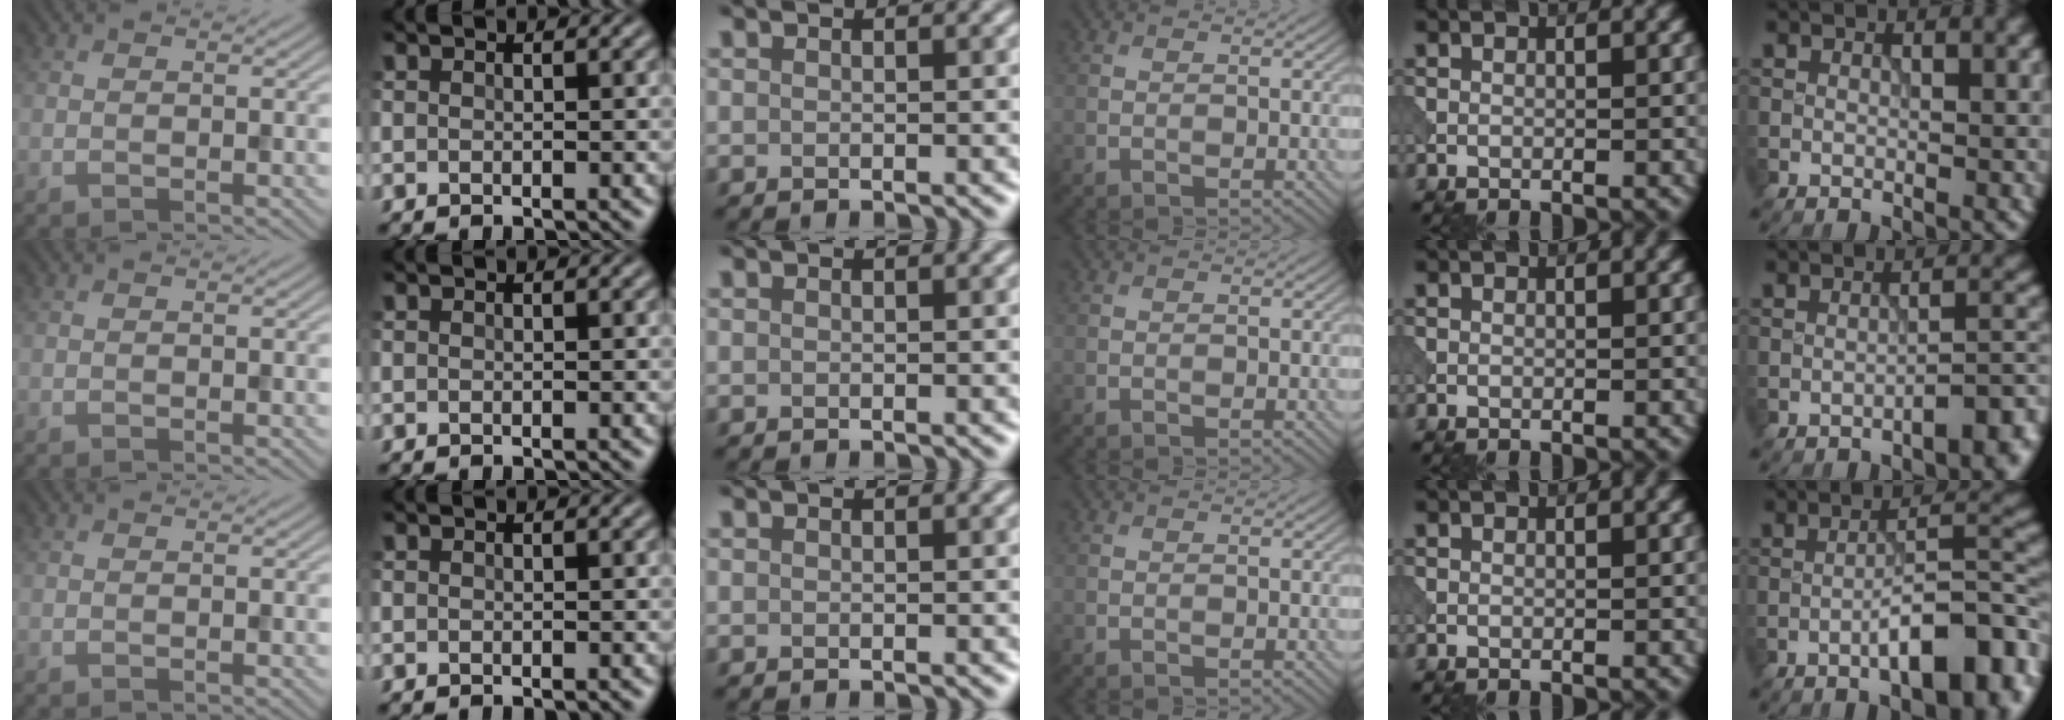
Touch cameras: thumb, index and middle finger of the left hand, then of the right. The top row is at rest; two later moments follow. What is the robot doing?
{"motion": "pour", "object": "beaker"}